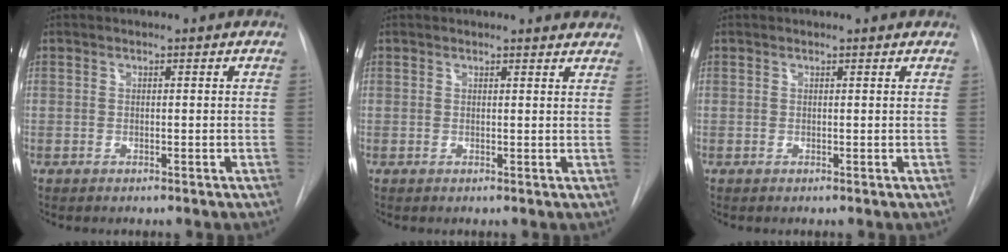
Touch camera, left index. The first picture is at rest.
{"total": 4.3, "force": [4.2, 0.8, 0.4], "torque": [0.006, -0.011, 0.023]}
{"total": 0.8, "force": [0.8, 0.1, 0.1], "torque": [-0.009, 0.003, 0.003]}